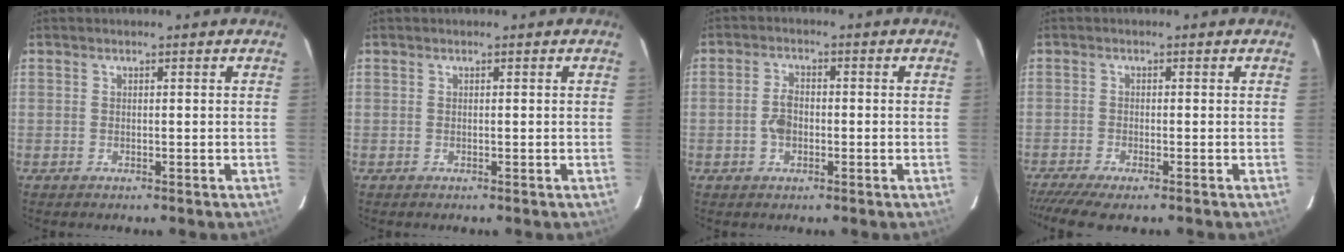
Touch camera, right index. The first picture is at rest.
{"total": 0.0}
{"total": 3.4, "force": [-0.8, 1.9, 2.7], "torque": [-0.058, 0.005, -0.016]}
{"total": 7.3, "force": [-5.7, 1.1, 4.3], "torque": [-0.066, -0.010, -0.094]}